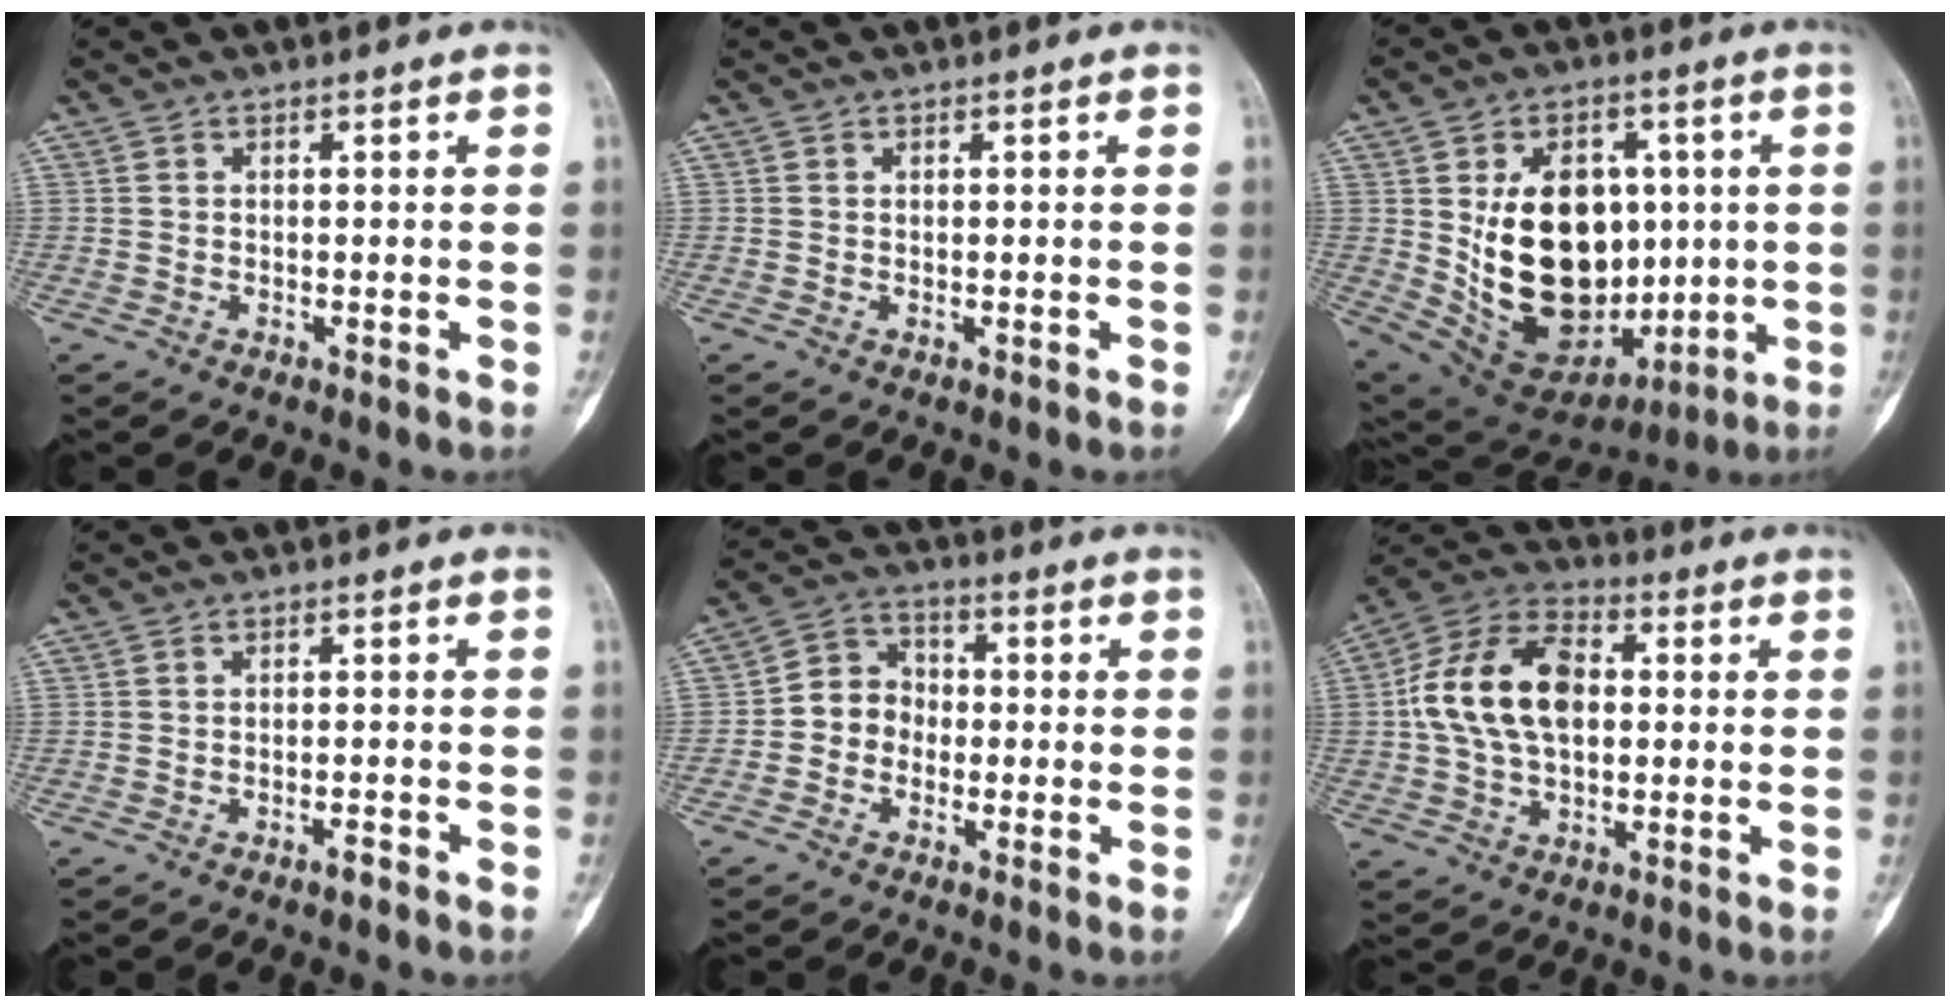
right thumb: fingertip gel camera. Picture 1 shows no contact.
{"total": 0.0}
{"total": 22.8, "force": [1.4, 15.7, 16.5], "torque": [-0.236, -0.010, 0.056]}
{"total": 1.4, "force": [-1.1, 0.2, 0.8], "torque": [-0.019, 0.006, -0.018]}
{"total": 6.7, "force": [-1.4, 5.9, 2.8], "torque": [-0.018, 0.028, -0.042]}
{"total": 16.1, "force": [1.3, 10.1, 12.4], "torque": [-0.224, 0.027, 0.016]}